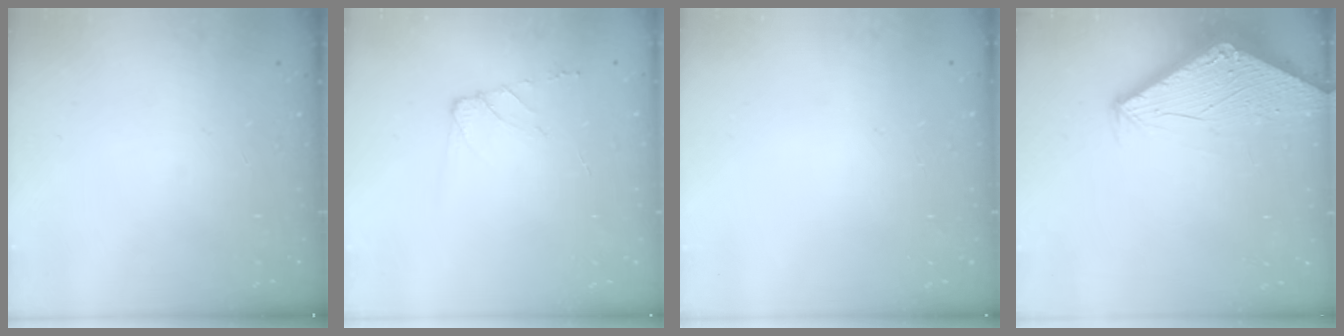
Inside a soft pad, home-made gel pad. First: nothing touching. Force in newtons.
{"total": 7.0, "press": 6.9, "slide": 1.0}
{"total": 0.0}
{"total": 2.8, "press": 2.8, "slide": 0.1}